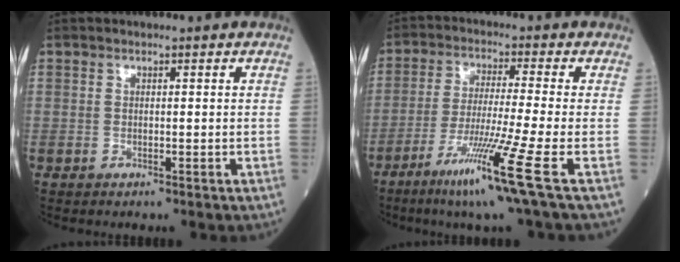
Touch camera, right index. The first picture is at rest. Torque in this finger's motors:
{"motor_torque": [0.65, -0.75, 0.64, 0.21]}